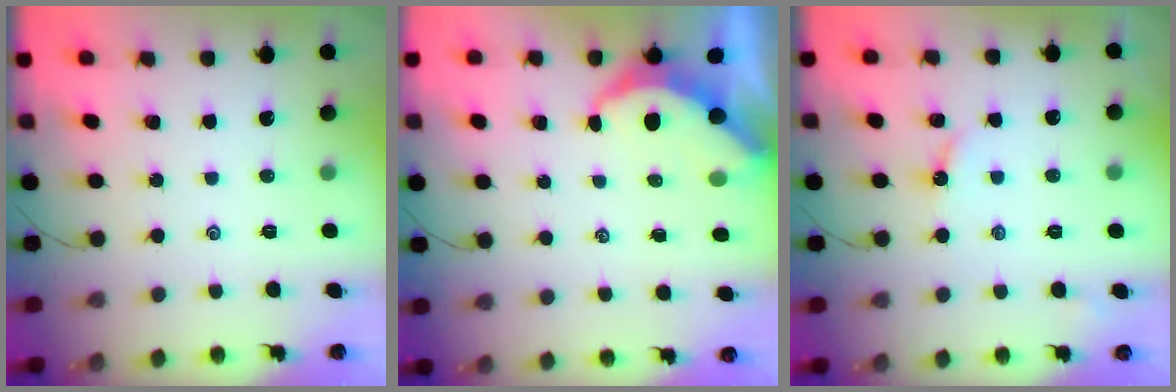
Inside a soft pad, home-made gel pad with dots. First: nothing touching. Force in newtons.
{"total": 4.7, "press": 4.7, "slide": 0.4}
{"total": 2.9, "press": 2.9, "slide": 0.2}